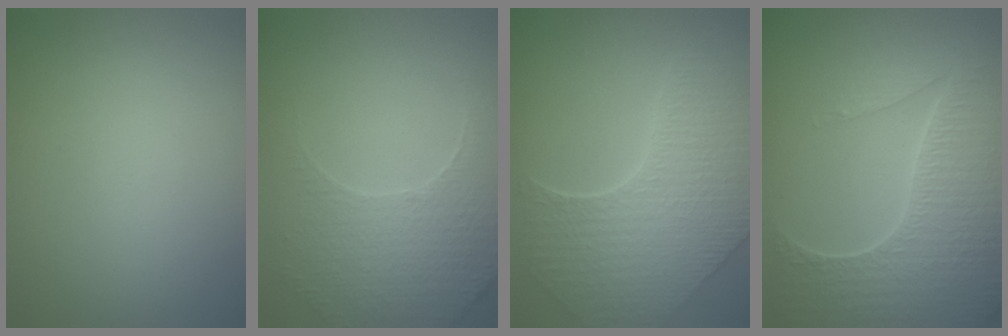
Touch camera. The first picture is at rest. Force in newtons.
{"total": 3.8, "press": 3.7, "slide": 1.0}
{"total": 8.4, "press": 6.1, "slide": 5.7}
{"total": 7.5, "press": 5.6, "slide": 5.0}